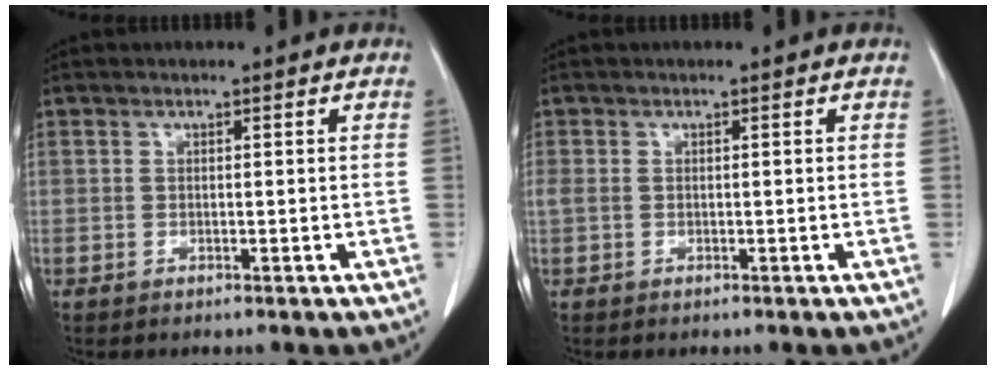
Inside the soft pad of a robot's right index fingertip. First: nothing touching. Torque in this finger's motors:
{"motor_torque": [0.21, 0.08, 0.15, 0.01]}